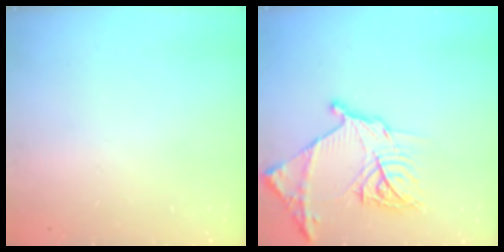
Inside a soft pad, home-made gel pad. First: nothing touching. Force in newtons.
{"total": 18.4, "press": 18.3, "slide": 1.9}